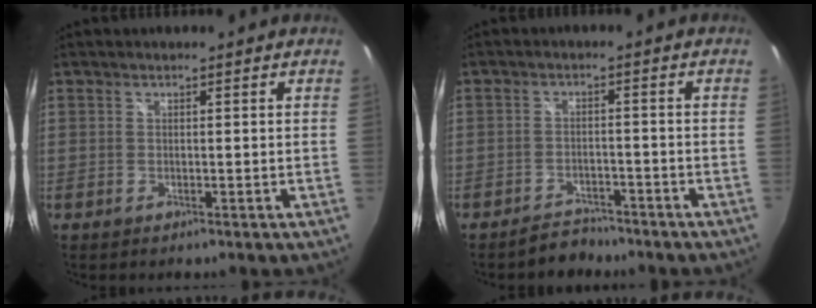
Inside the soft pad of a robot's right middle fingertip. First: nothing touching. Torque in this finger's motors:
{"motor_torque": [0.35, -0.41, 0.09, 0.00]}